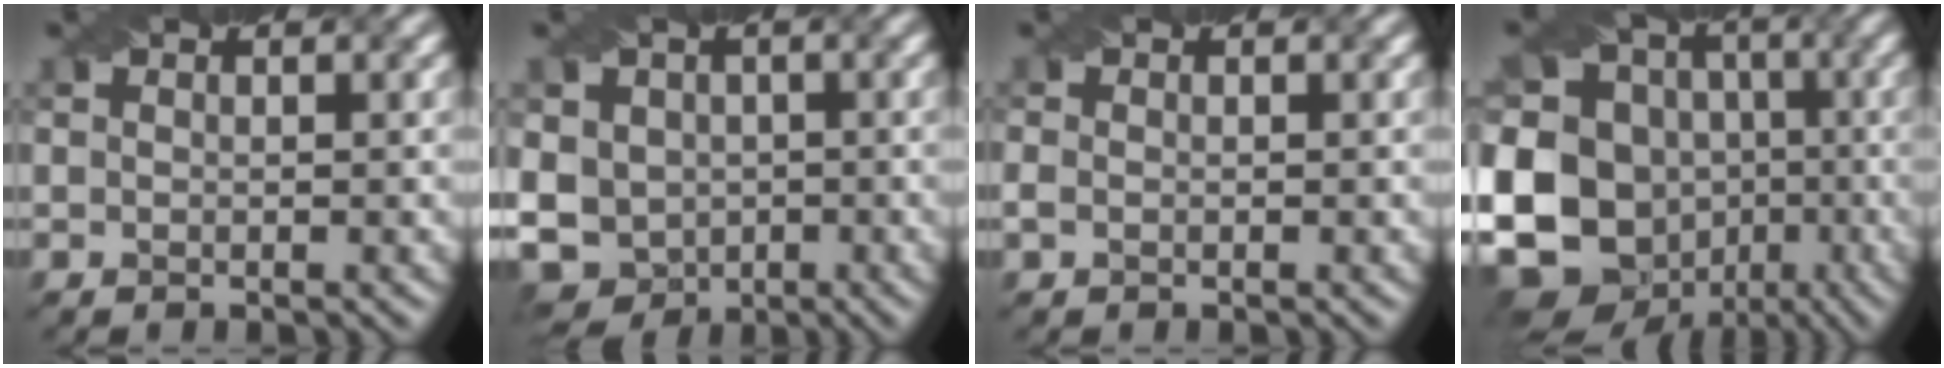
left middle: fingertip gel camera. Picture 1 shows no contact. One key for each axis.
{"total": 6.9, "fx": -1.8, "fy": 6.2, "fz": 2.6, "tx": -0.077, "ty": -0.010, "tz": -0.027}
{"total": 1.0, "fx": -0.7, "fy": -0.5, "fz": -0.5, "tx": -0.010, "ty": -0.005, "tz": 0.011}
{"total": 16.9, "fx": -5.4, "fy": 14.5, "fz": 6.7, "tx": -0.172, "ty": -0.013, "tz": -0.089}